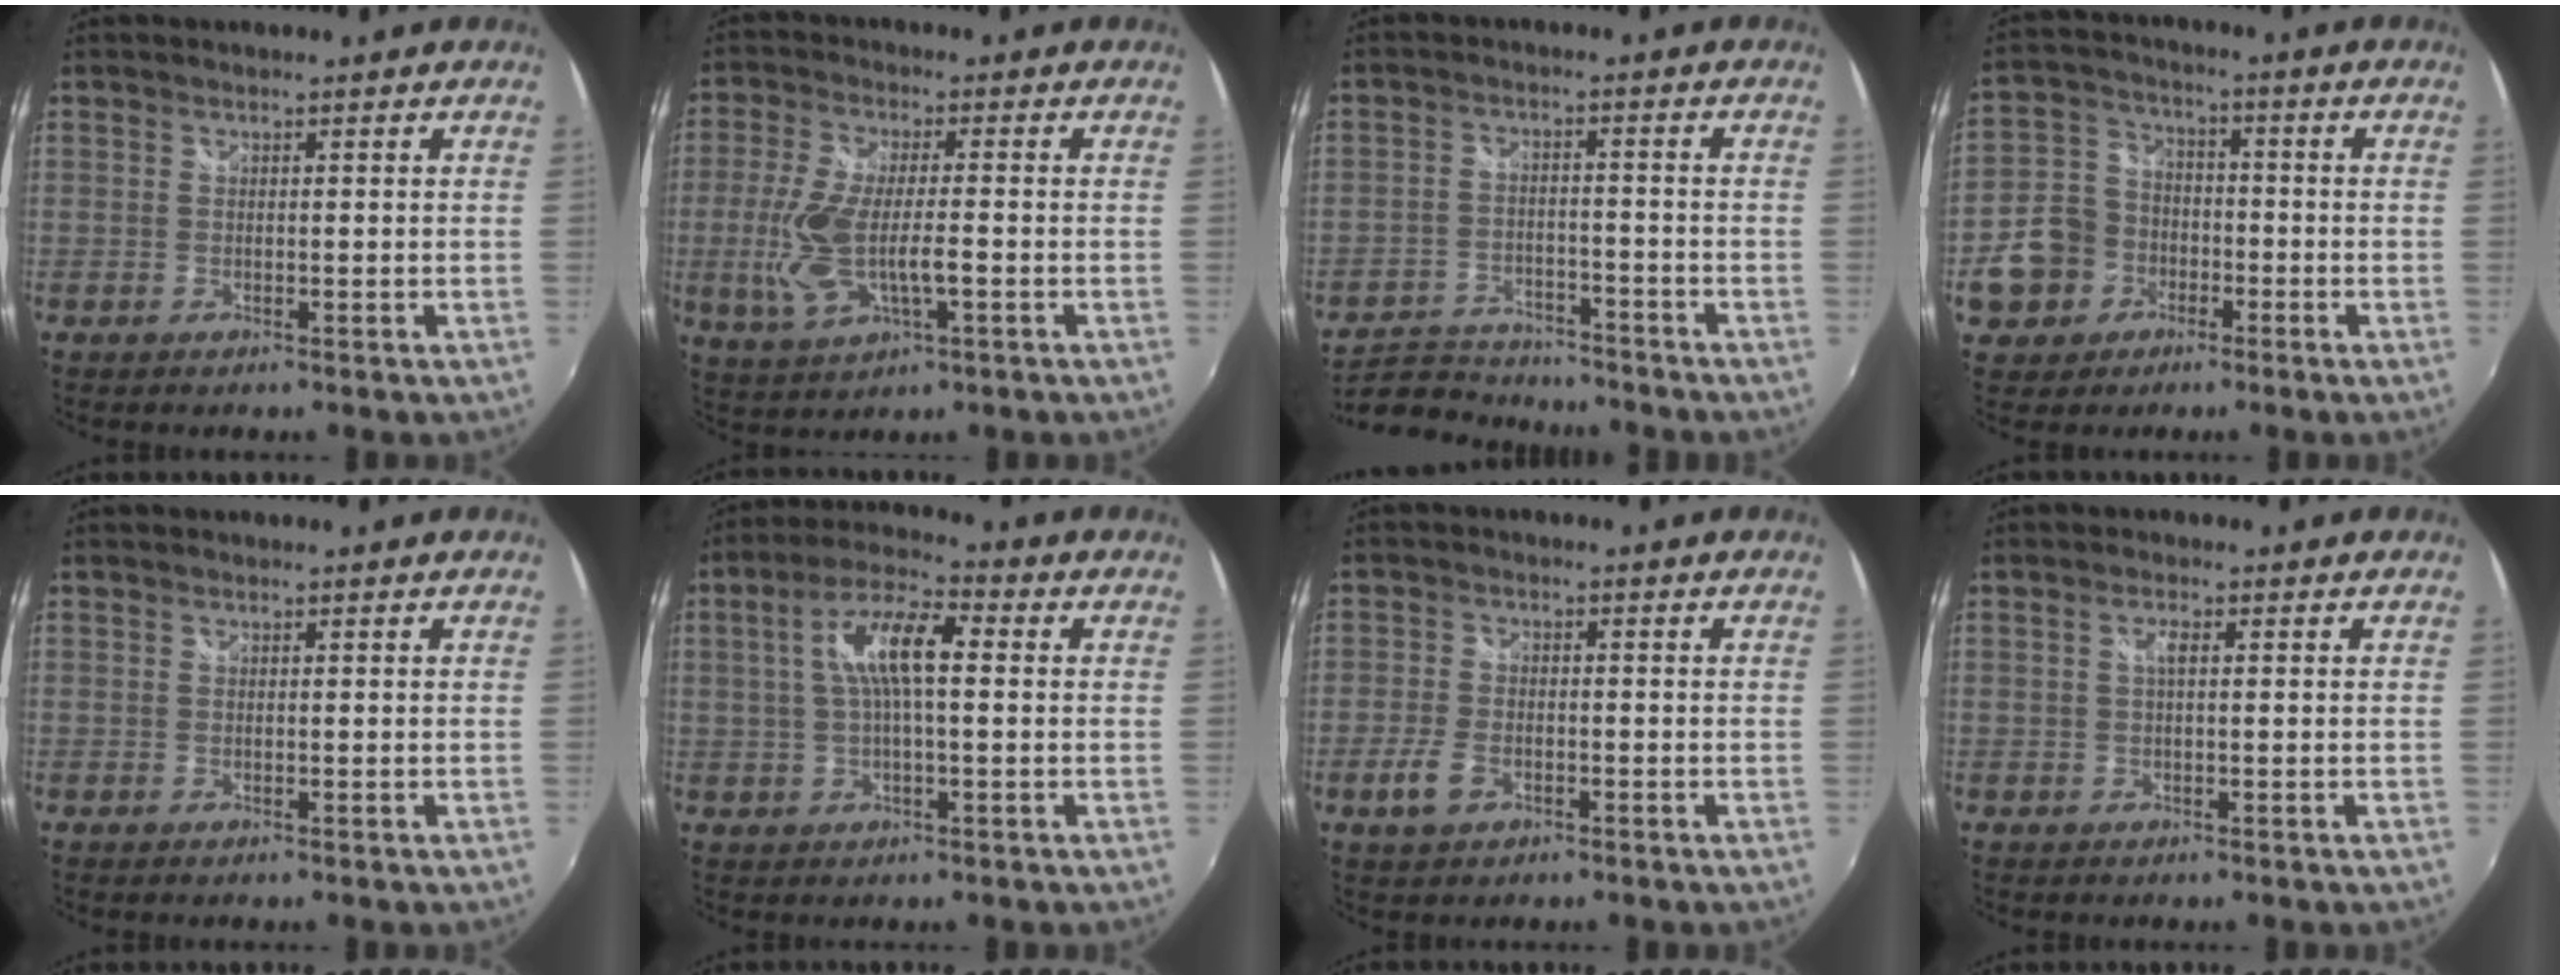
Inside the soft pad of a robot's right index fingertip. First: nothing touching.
{"total": 11.6, "force": [-2.4, 4.2, 10.6], "torque": [-0.223, -0.012, -0.041]}
{"total": 12.7, "force": [-11.4, 4.1, 3.7], "torque": [-0.105, -0.003, -0.182]}
{"total": 11.5, "force": [-4.4, 9.8, 4.1], "torque": [-0.124, 0.029, -0.072]}
{"total": 0.0}
{"total": 9.1, "force": [1.1, 2.6, 8.7], "torque": [-0.165, 0.018, 0.020]}
{"total": 5.0, "force": [-2.6, 3.0, 3.1], "torque": [-0.077, -0.004, -0.049]}
{"total": 1.6, "force": [0.2, 0.4, 1.5], "torque": [-0.028, 0.004, 0.001]}